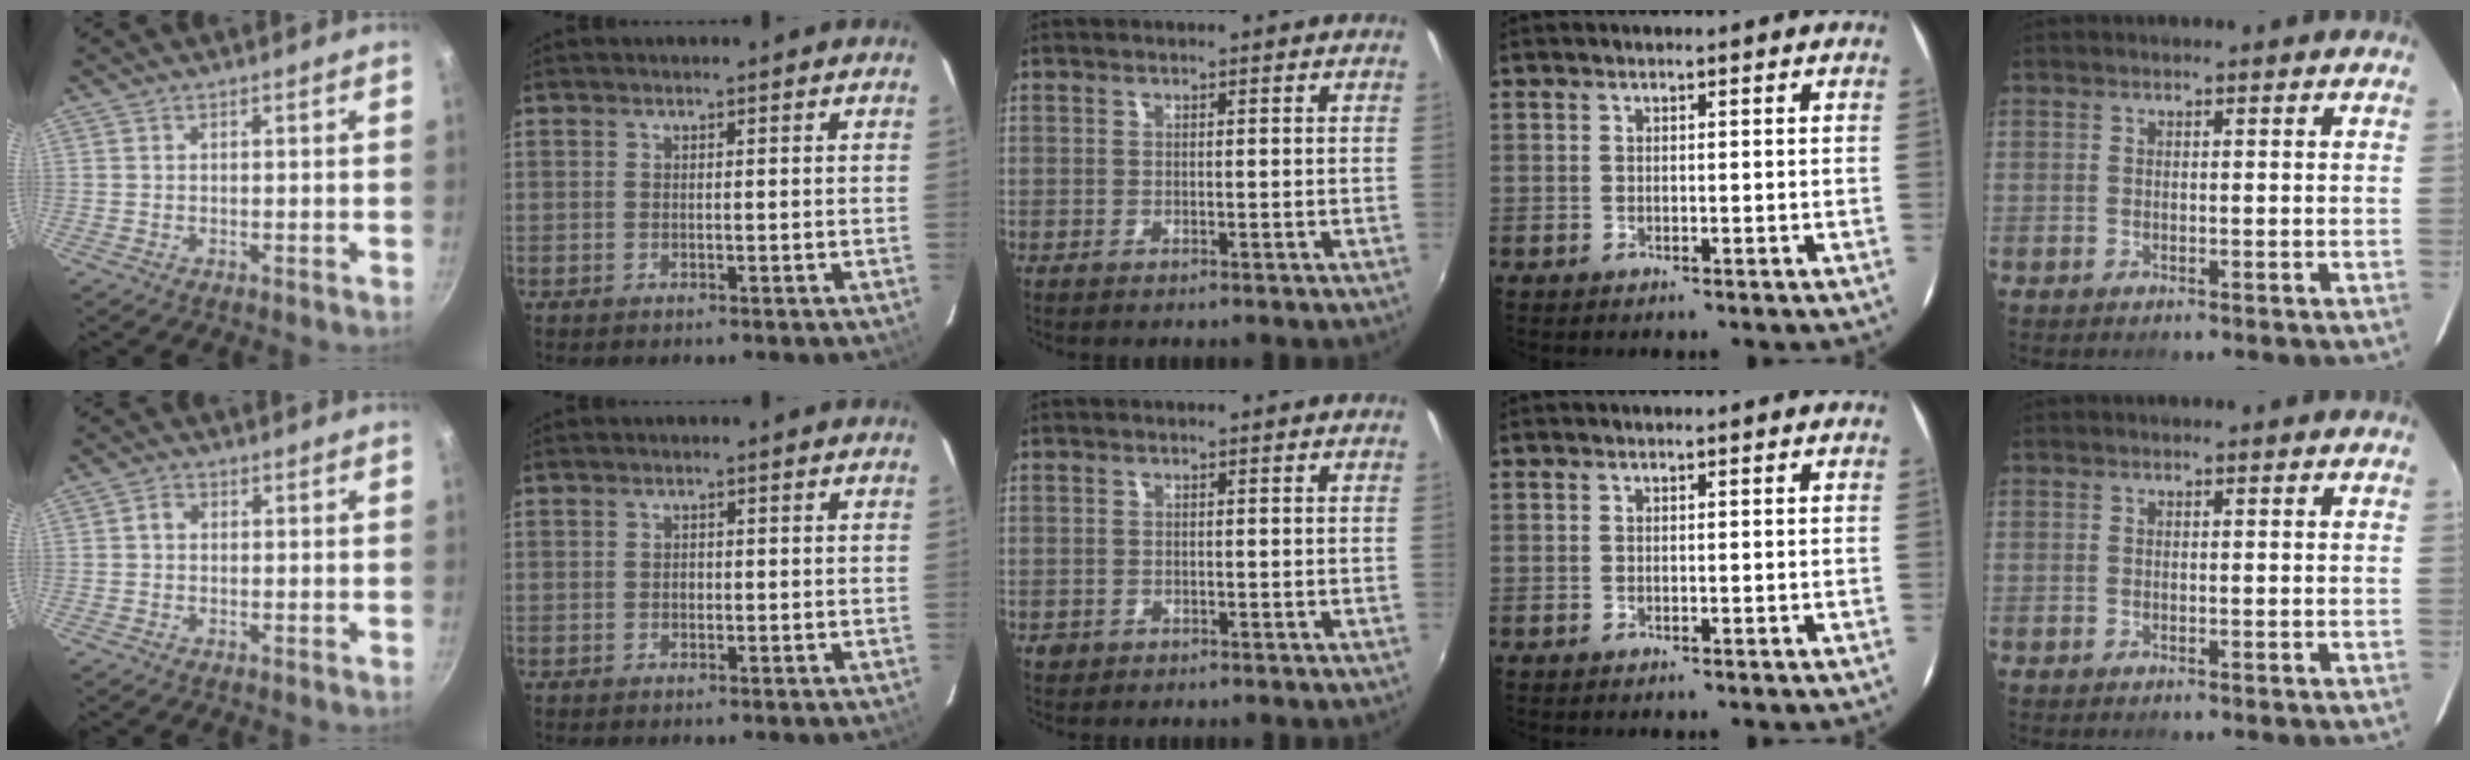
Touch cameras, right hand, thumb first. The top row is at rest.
{"thumb": {"total": 1.9, "force": [0.1, 1.5, 1.0], "torque": [-0.016, 0.007, -0.003]}, "index": {"total": 0.9, "force": [-0.2, 0.8, 0.3], "torque": [-0.002, 0.002, -0.003]}, "middle": {"total": 1.5, "force": [-0.6, 1.2, 0.4], "torque": [-0.011, -0.003, -0.010]}}